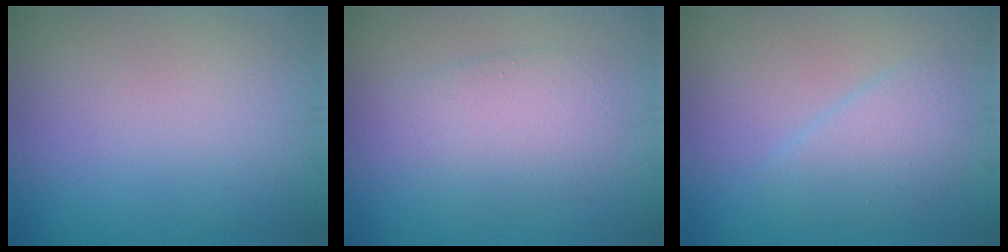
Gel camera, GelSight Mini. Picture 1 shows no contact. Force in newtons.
{"total": 3.6, "press": 3.6, "slide": 0.3}
{"total": 2.8, "press": 2.7, "slide": 0.2}